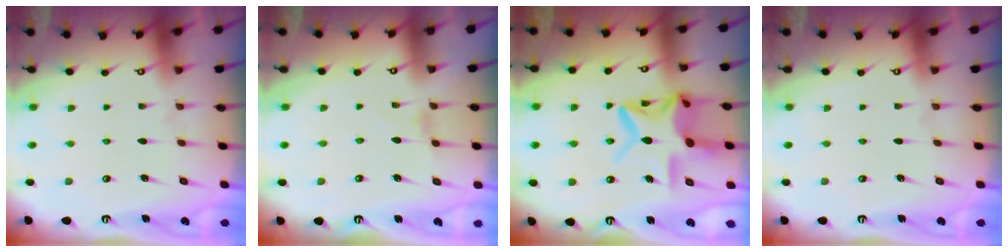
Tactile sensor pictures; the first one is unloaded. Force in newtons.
{"total": 1.8, "press": 1.7, "slide": 0.3}
{"total": 15.3, "press": 15.3, "slide": 1.2}
{"total": 0.0}